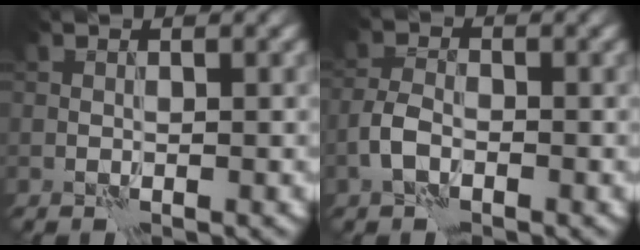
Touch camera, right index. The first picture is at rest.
{"total": 2.3, "force": [-1.2, 1.3, 1.6], "torque": [-0.033, 0.007, -0.032]}